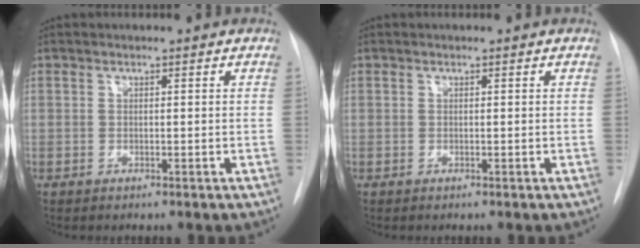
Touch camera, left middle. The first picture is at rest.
{"total": 0.0}